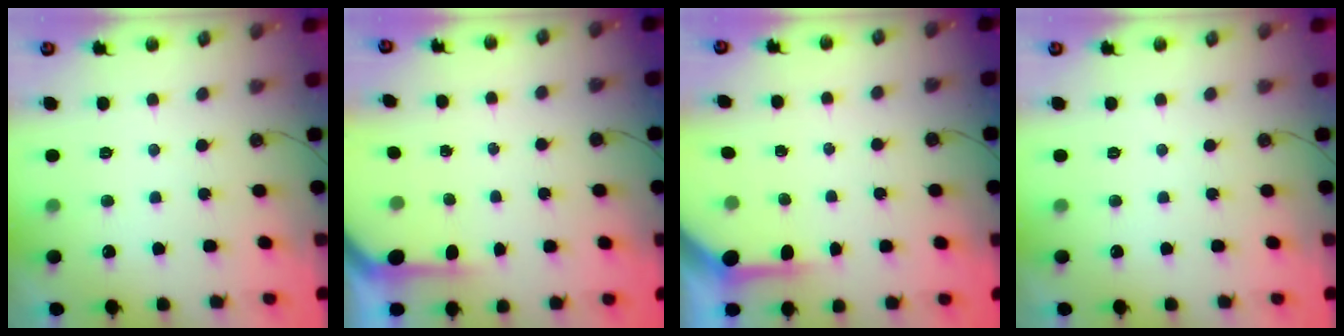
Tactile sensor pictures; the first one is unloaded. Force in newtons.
{"total": 2.7, "press": 2.7, "slide": 0.2}
{"total": 3.8, "press": 3.8, "slide": 0.3}
{"total": 0.0}